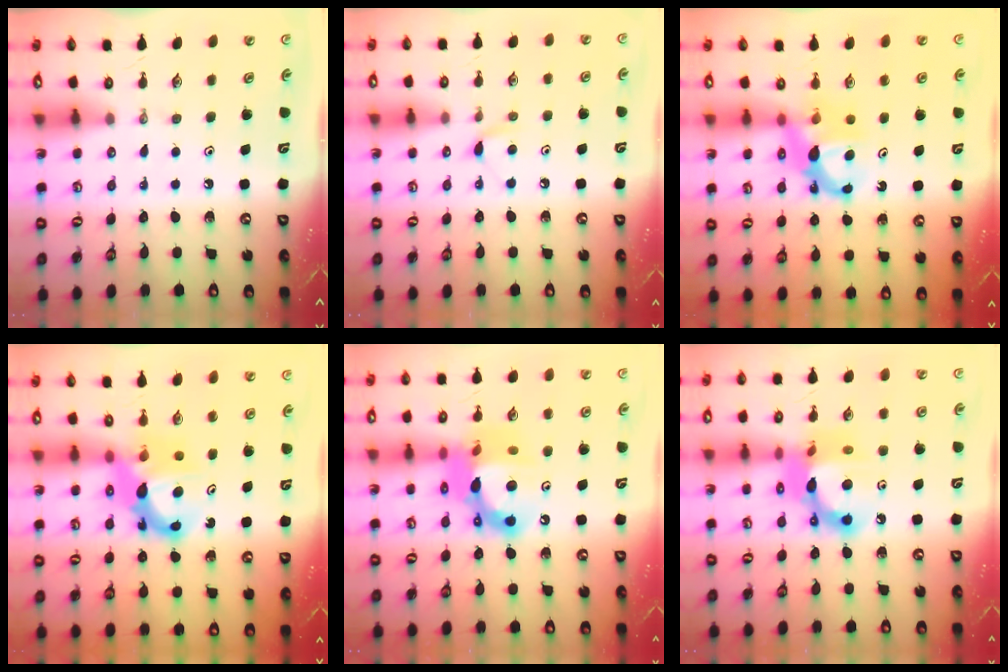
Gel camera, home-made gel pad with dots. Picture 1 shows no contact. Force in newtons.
{"total": 5.8, "press": 5.8, "slide": 0.7}
{"total": 7.1, "press": 7.1, "slide": 0.3}
{"total": 8.4, "press": 8.4, "slide": 0.9}
{"total": 16.5, "press": 16.4, "slide": 1.6}
{"total": 15.2, "press": 15.1, "slide": 1.7}